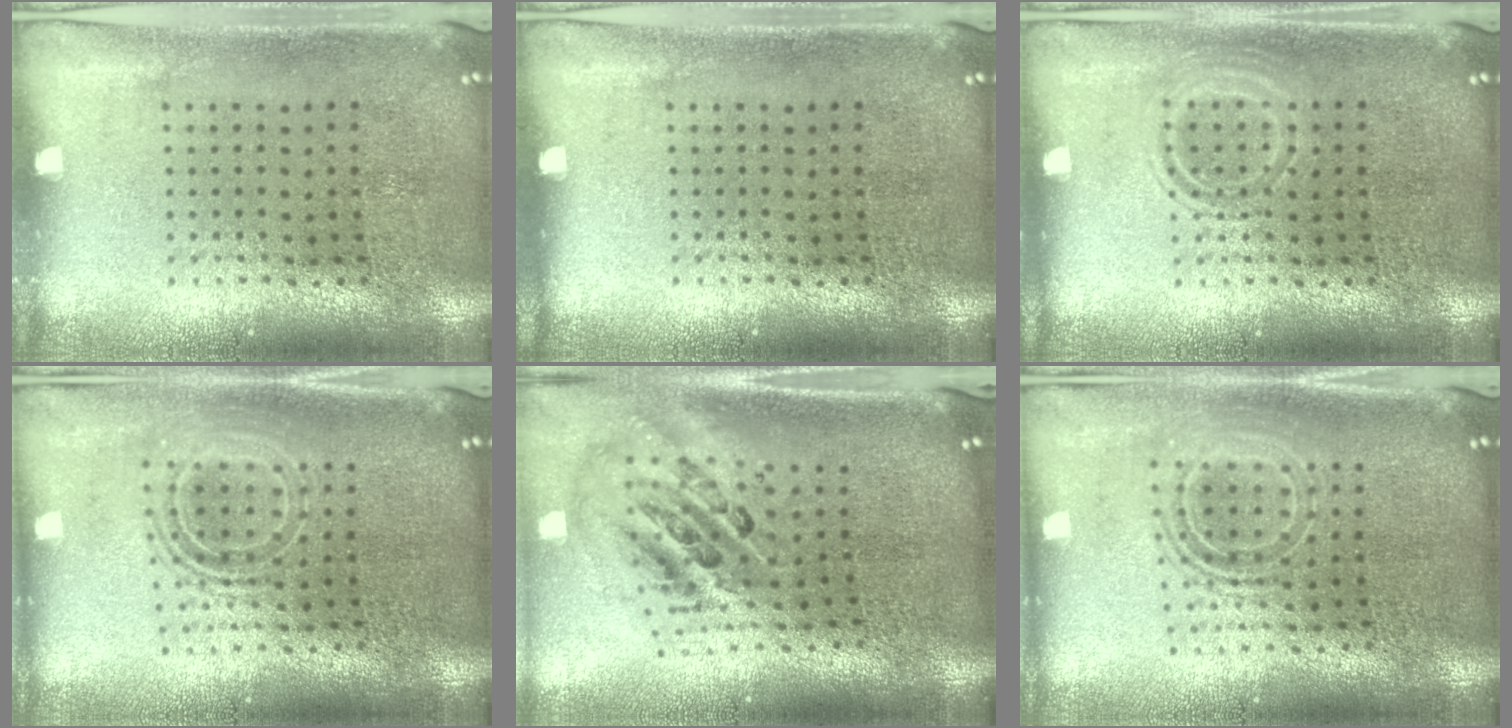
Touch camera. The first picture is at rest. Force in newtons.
{"total": 0.0}
{"total": 1.7, "press": 1.7, "slide": 0.2}
{"total": 1.8, "press": 1.4, "slide": 1.2}
{"total": 2.5, "press": 1.7, "slide": 1.9}
{"total": 1.8, "press": 1.4, "slide": 1.2}